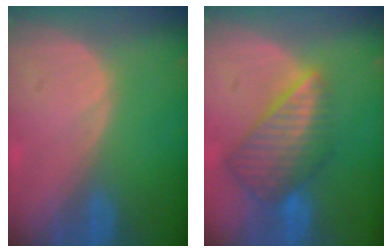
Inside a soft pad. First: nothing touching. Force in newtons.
{"total": 8.8, "press": 7.7, "slide": 4.4}